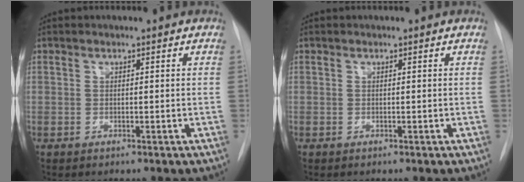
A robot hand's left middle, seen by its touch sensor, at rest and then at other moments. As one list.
[{"total": 0.0}]